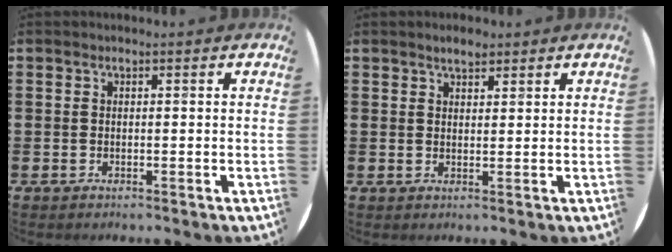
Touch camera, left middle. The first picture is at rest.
{"total": 2.1, "force": [1.9, 0.7, 0.6], "torque": [-0.007, -0.001, 0.034]}